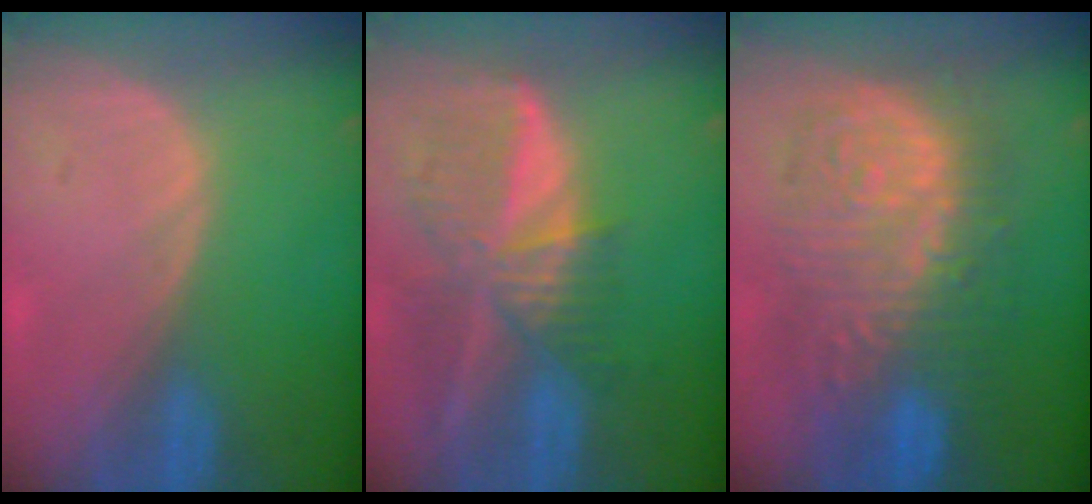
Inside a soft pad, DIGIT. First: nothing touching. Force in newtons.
{"total": 9.3, "press": 8.0, "slide": 4.7}
{"total": 13.4, "press": 13.4, "slide": 1.3}